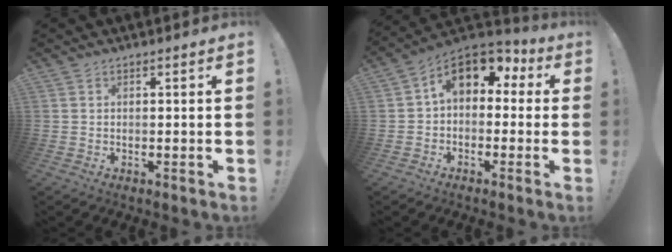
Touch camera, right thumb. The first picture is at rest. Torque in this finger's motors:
{"motor_torque": [1.60, 1.74, 1.07, -0.07, 0.04]}